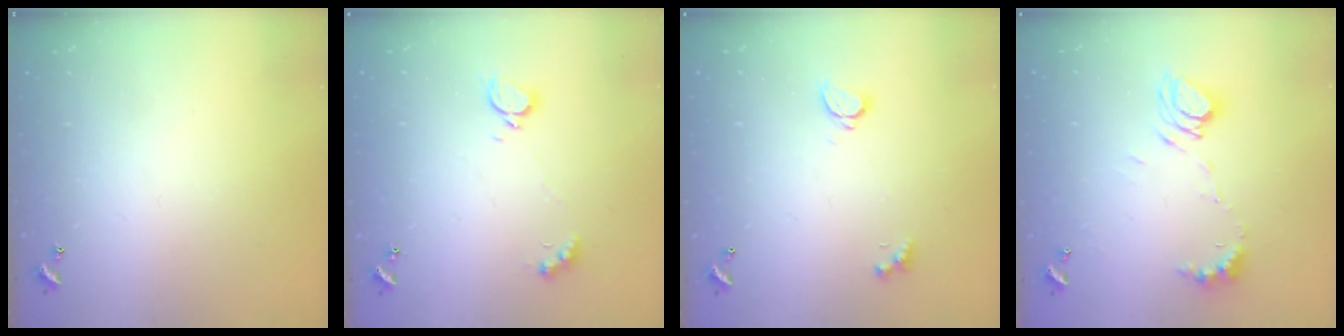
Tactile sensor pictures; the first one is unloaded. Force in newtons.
{"total": 2.5, "press": 2.4, "slide": 0.5}
{"total": 1.7, "press": 1.7, "slide": 0.3}
{"total": 8.6, "press": 8.5, "slide": 1.1}